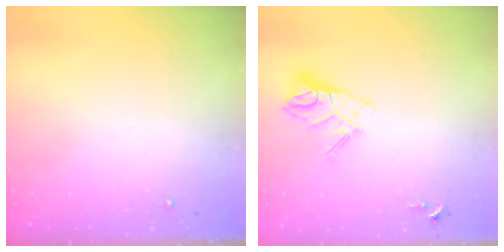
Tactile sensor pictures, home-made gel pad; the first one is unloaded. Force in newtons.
{"total": 10.9, "press": 10.8, "slide": 0.9}